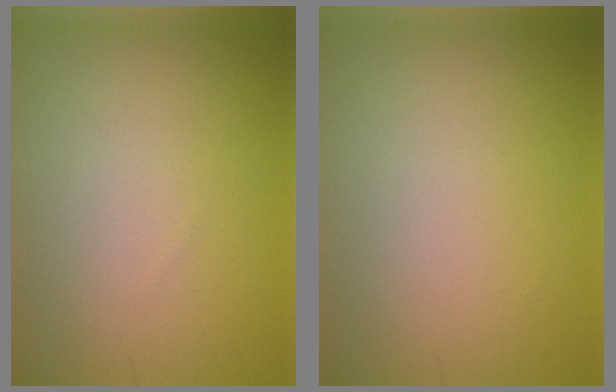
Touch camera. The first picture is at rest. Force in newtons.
{"total": 0.0}